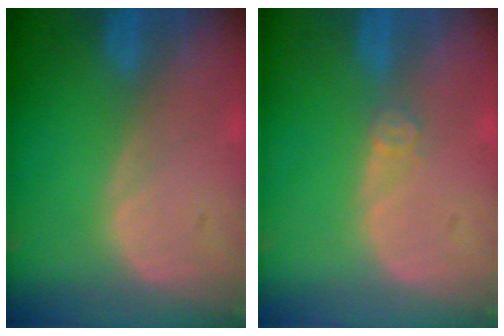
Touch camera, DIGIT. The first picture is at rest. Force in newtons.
{"total": 1.7, "press": 1.4, "slide": 1.0}